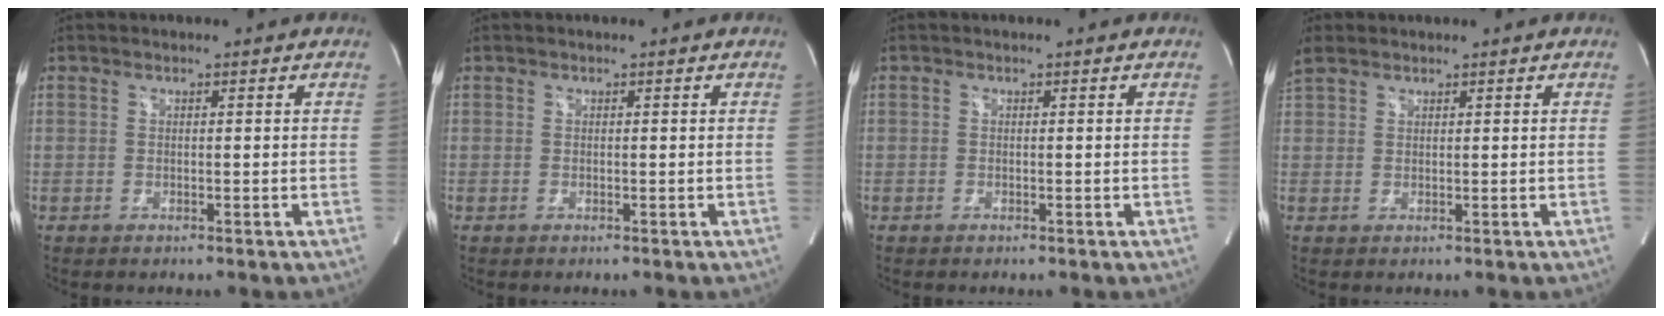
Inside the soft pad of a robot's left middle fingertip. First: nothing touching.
{"total": 0.0}
{"total": 0.0}
{"total": 3.1, "force": [2.6, 1.4, 1.1], "torque": [-0.037, 0.021, 0.058]}